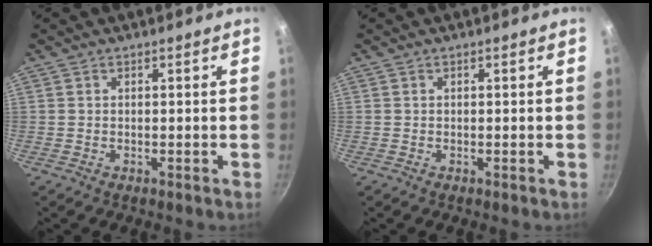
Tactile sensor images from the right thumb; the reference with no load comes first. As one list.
[{"total": 0.0}]